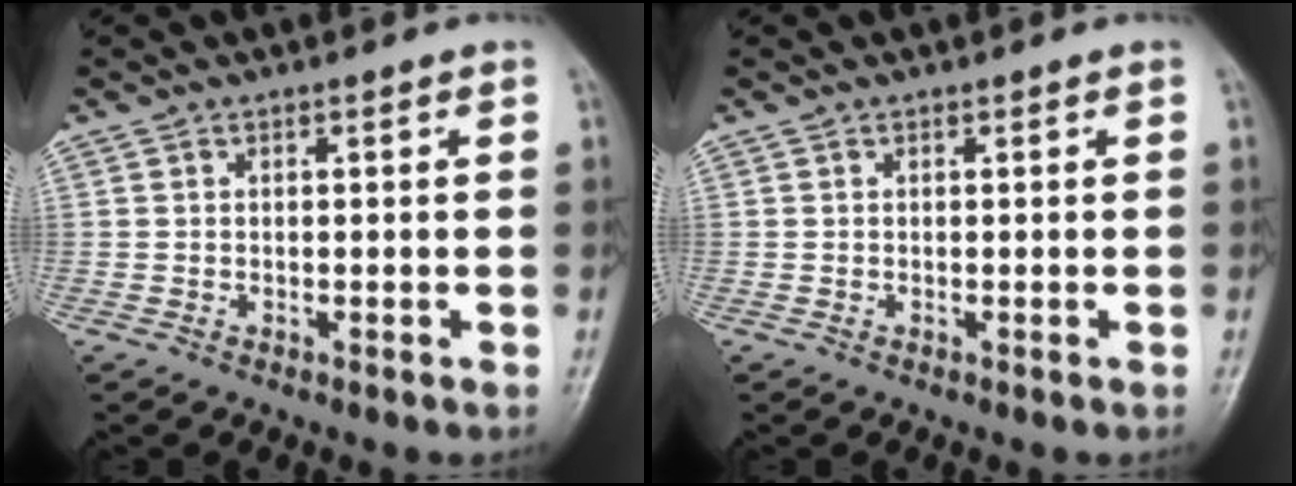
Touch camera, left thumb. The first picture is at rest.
{"total": 0.0}